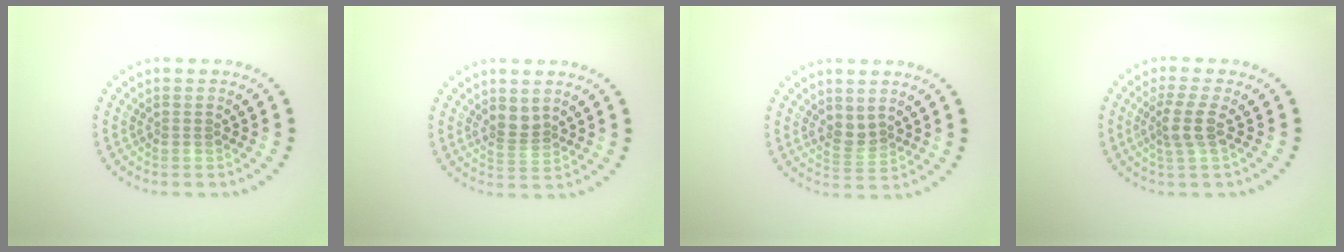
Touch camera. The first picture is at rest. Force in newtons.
{"total": 2.0, "press": 1.6, "slide": 1.2}
{"total": 1.8, "press": 1.5, "slide": 1.1}
{"total": 2.4, "press": 1.9, "slide": 1.5}